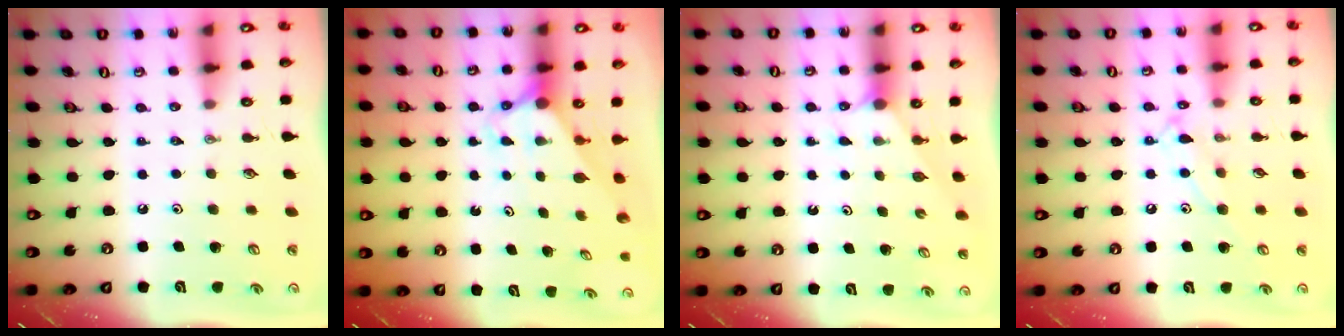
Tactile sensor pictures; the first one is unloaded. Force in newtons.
{"total": 2.9, "press": 2.9, "slide": 0.0}
{"total": 2.1, "press": 2.1, "slide": 0.3}
{"total": 9.9, "press": 9.9, "slide": 0.8}